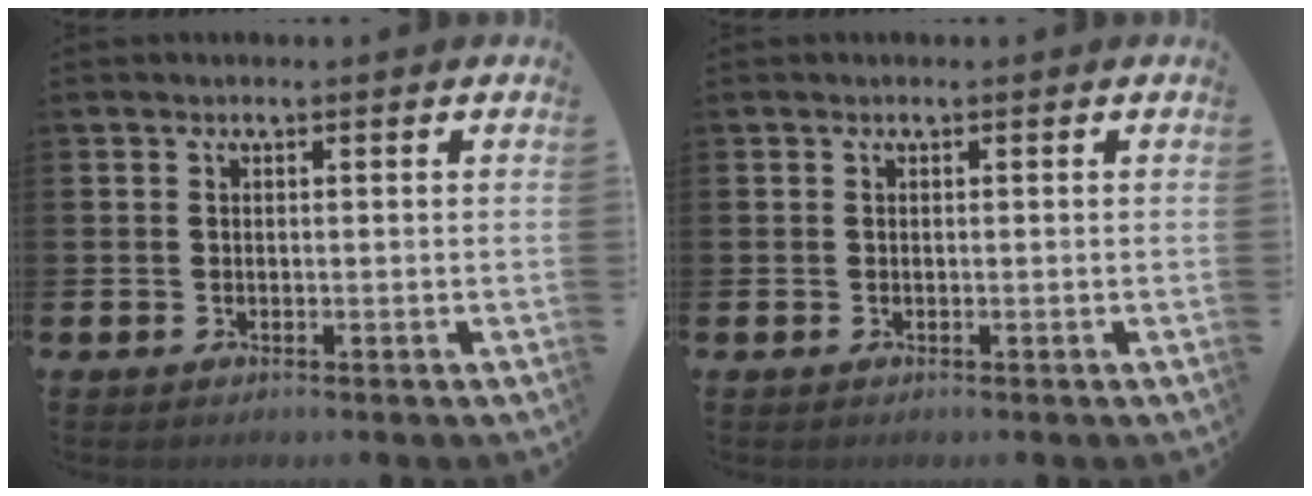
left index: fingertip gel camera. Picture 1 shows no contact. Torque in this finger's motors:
{"motor_torque": [-0.01, 0.11, -0.04, 0.01]}